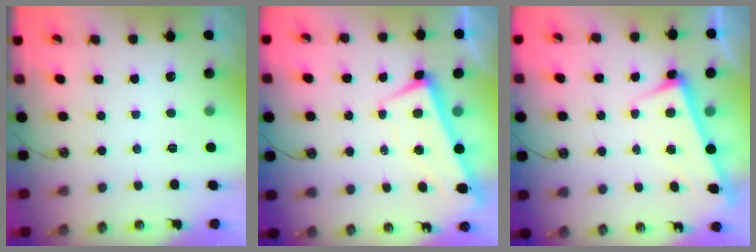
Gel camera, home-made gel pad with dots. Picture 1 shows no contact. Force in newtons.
{"total": 1.5, "press": 0.6, "slide": 1.4}
{"total": 2.6, "press": 2.5, "slide": 0.7}